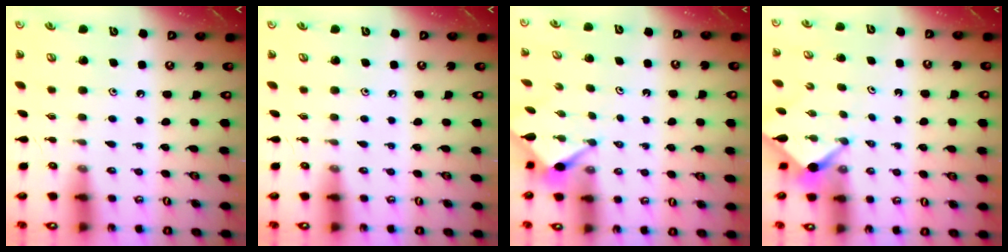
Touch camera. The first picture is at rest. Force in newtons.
{"total": 0.0}
{"total": 2.9, "press": 2.9, "slide": 0.3}
{"total": 2.5, "press": 2.5, "slide": 0.3}